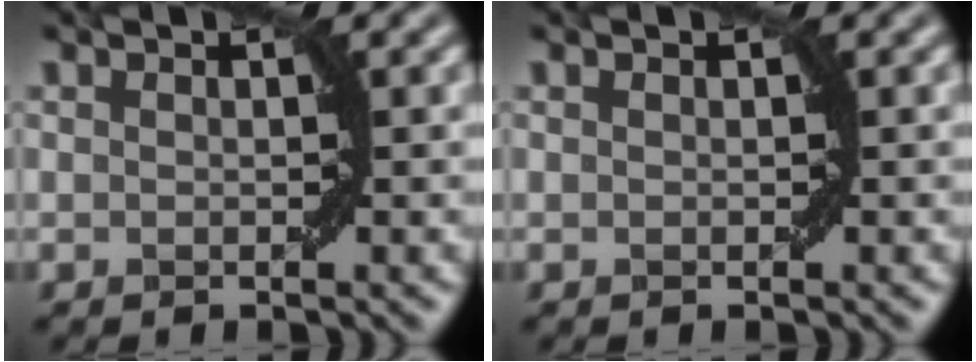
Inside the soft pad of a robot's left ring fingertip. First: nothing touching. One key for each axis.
{"total": 0.0}